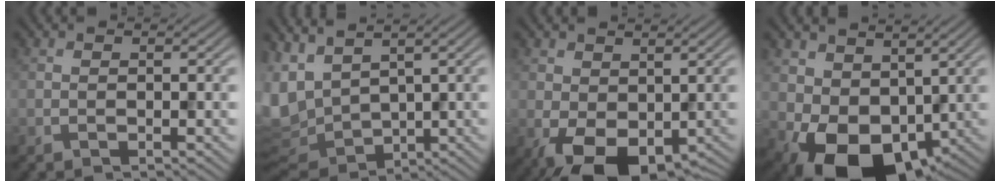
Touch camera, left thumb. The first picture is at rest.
{"total": 9.4, "force": [3.6, 5.0, 7.1], "torque": [-0.187, -0.006, 0.080]}
{"total": 8.0, "force": [-1.3, 5.0, 6.1], "torque": [-0.117, -0.016, -0.018]}
{"total": 9.8, "force": [0.1, 7.1, 6.7], "torque": [-0.123, -0.025, 0.004]}